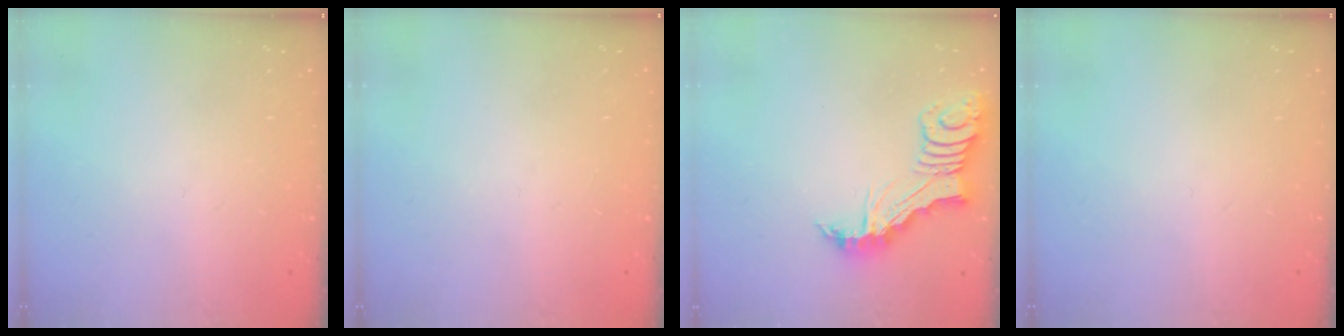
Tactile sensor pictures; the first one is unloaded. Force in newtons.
{"total": 0.0}
{"total": 7.7, "press": 7.7, "slide": 0.6}
{"total": 0.0}